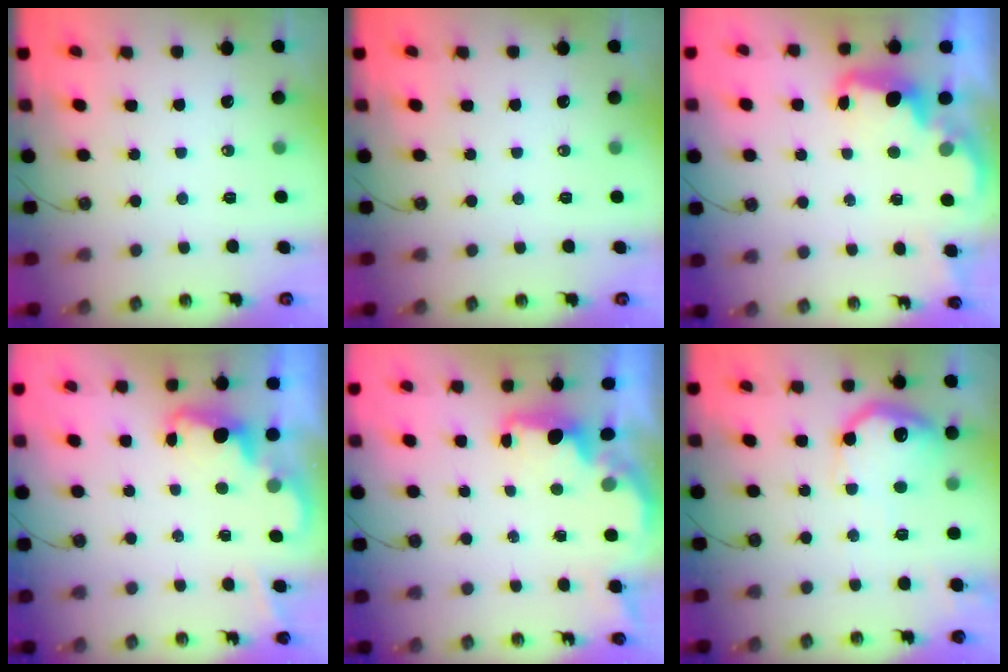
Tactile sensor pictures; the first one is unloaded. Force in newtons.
{"total": 0.0}
{"total": 2.7, "press": 2.6, "slide": 0.7}
{"total": 2.5, "press": 2.4, "slide": 0.5}
{"total": 1.8, "press": 1.7, "slide": 0.6}
{"total": 14.6, "press": 14.5, "slide": 0.8}